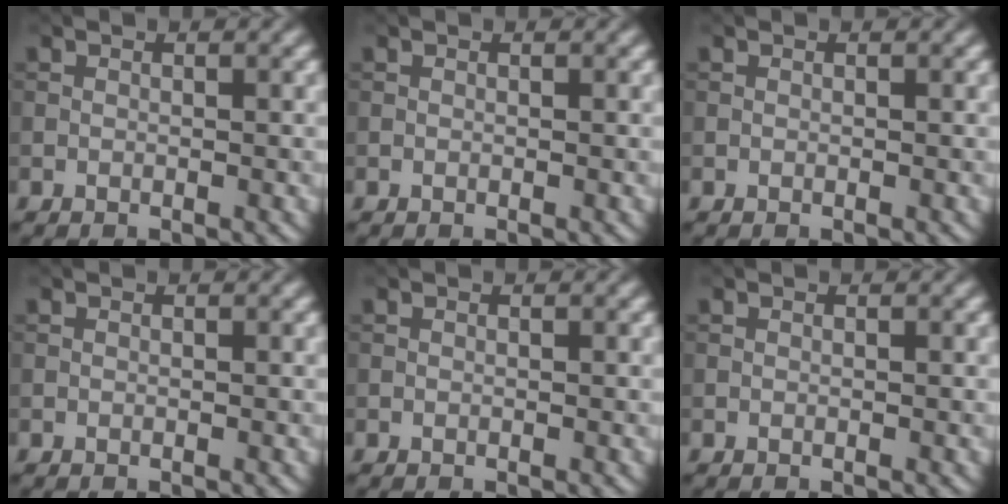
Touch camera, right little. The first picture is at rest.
{"total": 0.0}
{"total": 0.0}
{"total": 0.0}
{"total": 0.0}
{"total": 0.0}